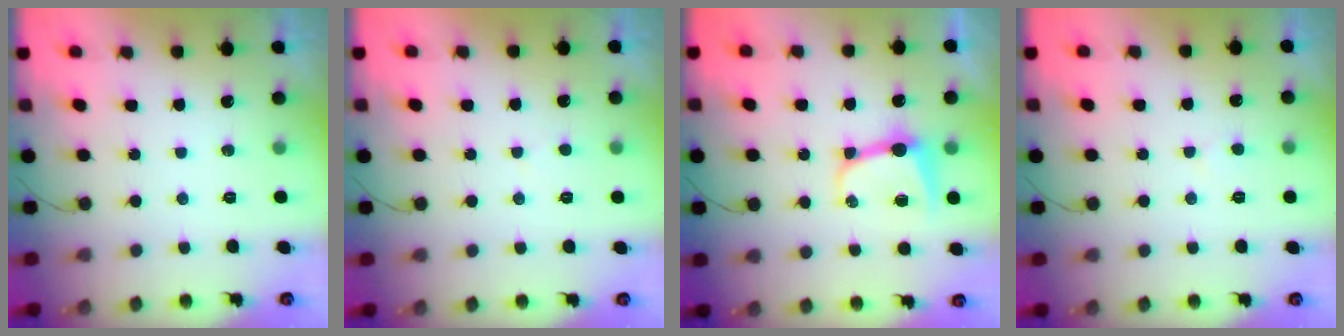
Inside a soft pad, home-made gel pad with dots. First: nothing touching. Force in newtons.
{"total": 2.8, "press": 2.8, "slide": 0.3}
{"total": 8.6, "press": 8.6, "slide": 1.0}
{"total": 2.0, "press": 2.0, "slide": 0.3}